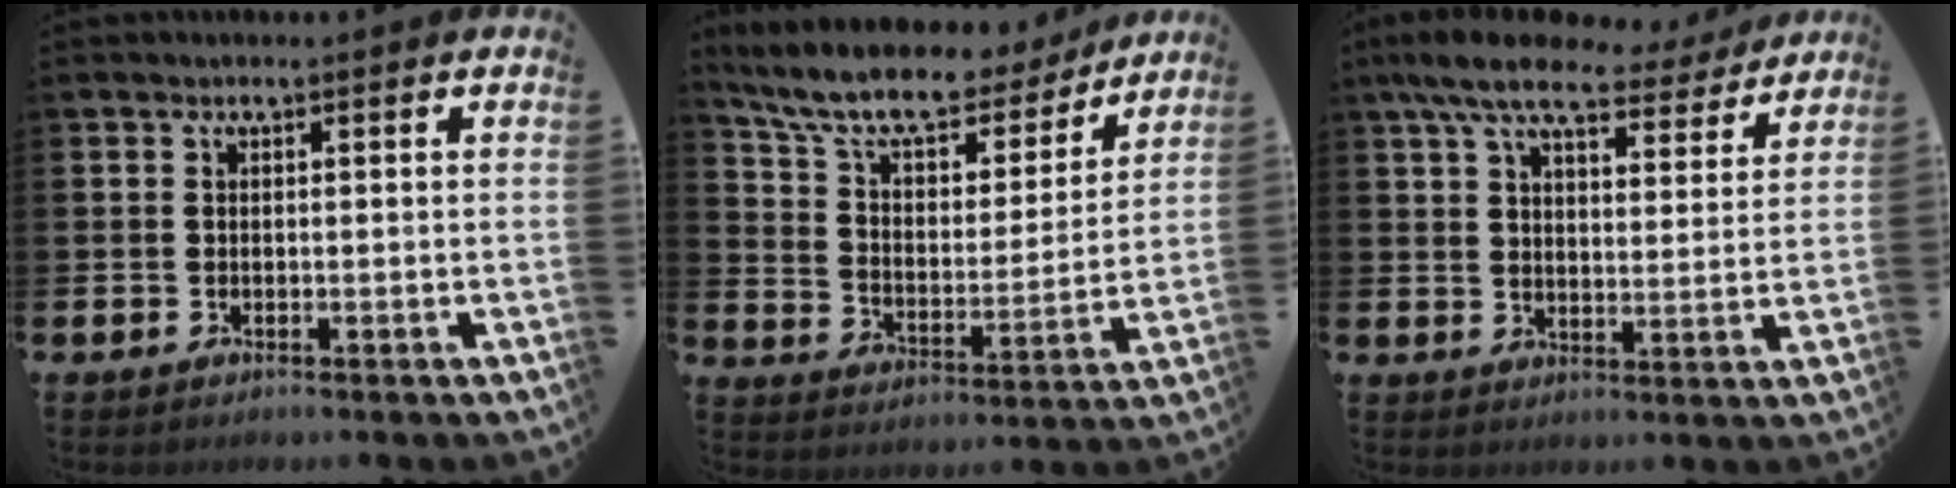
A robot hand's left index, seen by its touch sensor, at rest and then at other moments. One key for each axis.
{"total": 10.1, "fx": 8.9, "fy": 3.0, "fz": 3.7, "tx": -0.104, "ty": -0.059, "tz": 0.154}
{"total": 9.2, "fx": 7.9, "fy": 2.8, "fz": 4.0, "tx": -0.081, "ty": -0.039, "tz": 0.136}